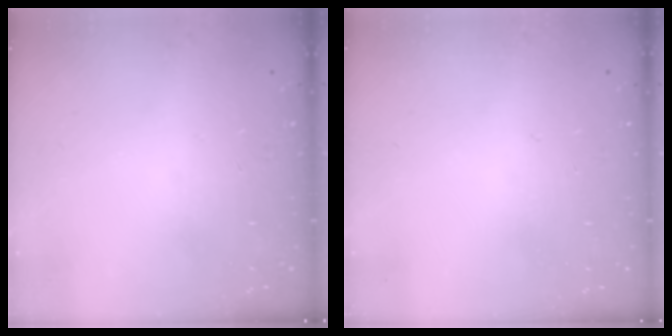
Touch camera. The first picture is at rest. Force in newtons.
{"total": 0.0}